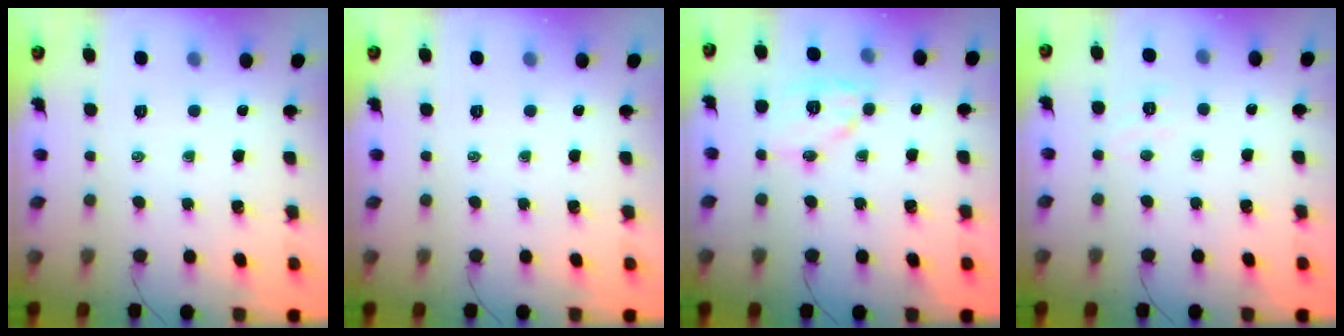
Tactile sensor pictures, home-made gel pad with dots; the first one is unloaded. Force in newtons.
{"total": 0.0}
{"total": 10.5, "press": 10.5, "slide": 0.3}
{"total": 3.9, "press": 3.8, "slide": 0.9}